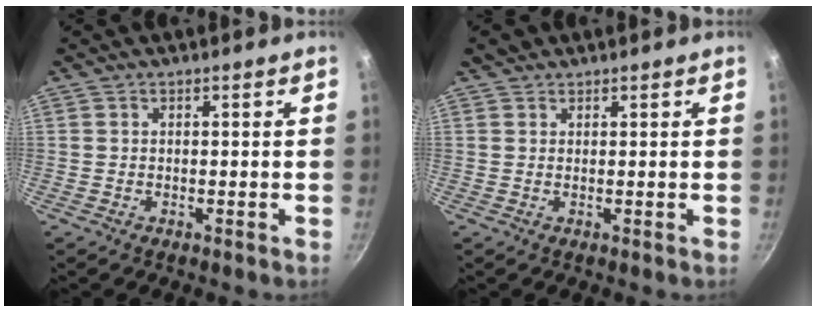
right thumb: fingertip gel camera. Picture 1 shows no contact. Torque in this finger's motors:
{"motor_torque": [-0.41, 0.19, -0.24, -0.07, -0.01]}